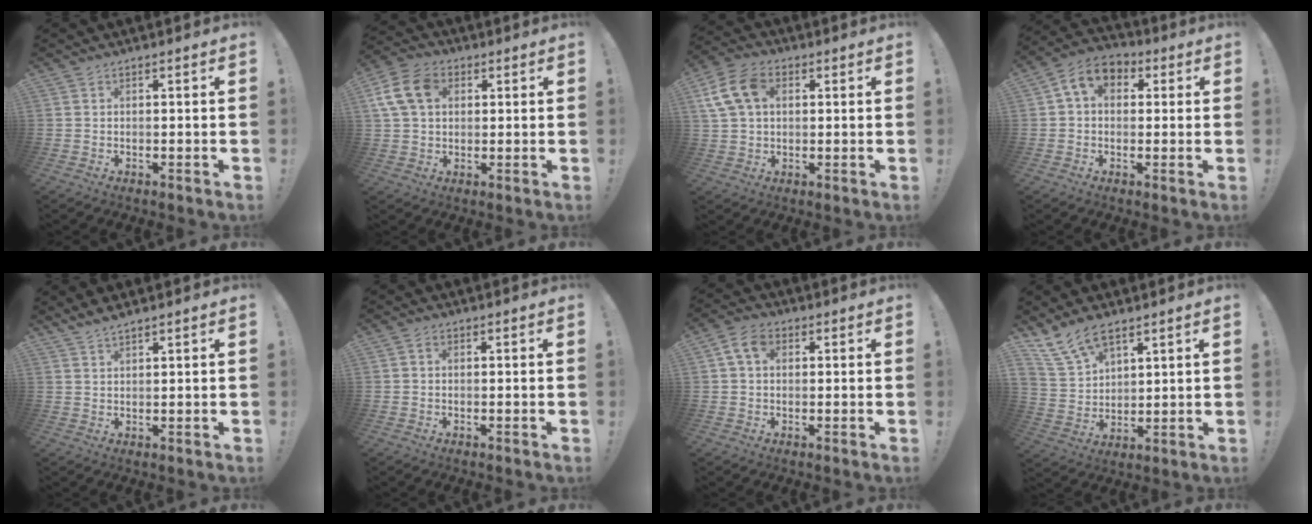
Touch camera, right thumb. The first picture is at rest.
{"total": 12.5, "force": [3.6, 9.1, 7.8], "torque": [-0.142, 0.003, 0.073]}
{"total": 11.9, "force": [3.4, 8.2, 7.9], "torque": [-0.155, 0.004, 0.068]}
{"total": 8.9, "force": [2.4, 6.4, 5.7], "torque": [-0.092, 0.008, 0.051]}
{"total": 3.0, "force": [2.6, 0.2, 1.5], "torque": [-0.031, -0.012, 0.047]}
{"total": 0.9, "force": [0.1, 0.7, 0.5], "torque": [-0.012, 0.004, 0.002]}
{"total": 6.4, "force": [1.9, 4.3, 4.3], "torque": [-0.078, 0.009, 0.040]}
{"total": 10.5, "force": [7.8, 5.4, 4.5], "torque": [-0.096, -0.038, 0.155]}